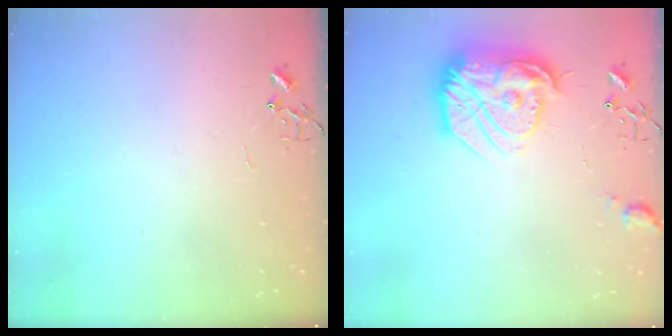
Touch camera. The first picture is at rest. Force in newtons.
{"total": 22.3, "press": 22.2, "slide": 1.9}